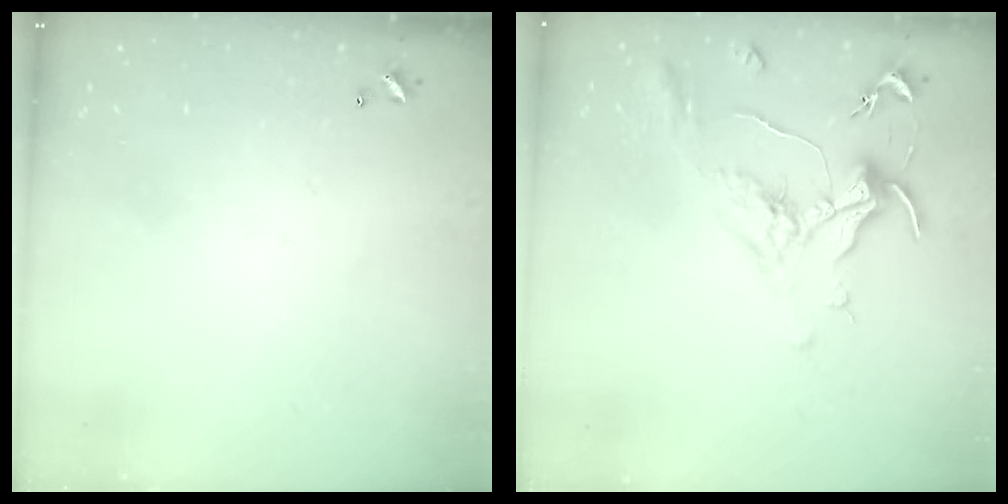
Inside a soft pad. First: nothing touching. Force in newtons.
{"total": 1.8, "press": 1.5, "slide": 0.9}